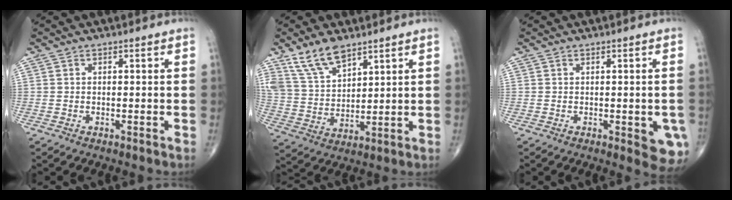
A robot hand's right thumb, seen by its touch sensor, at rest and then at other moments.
{"total": 9.9, "force": [7.1, 4.4, 5.4], "torque": [-0.092, -0.031, 0.150]}
{"total": 6.3, "force": [-1.7, 2.2, 5.6], "torque": [-0.046, -0.010, -0.016]}